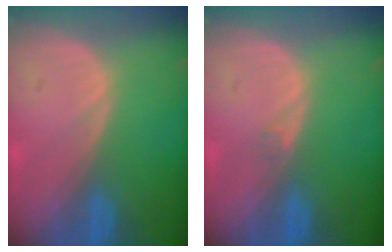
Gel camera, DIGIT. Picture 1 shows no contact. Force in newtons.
{"total": 0.5, "press": 0.5, "slide": 0.1}